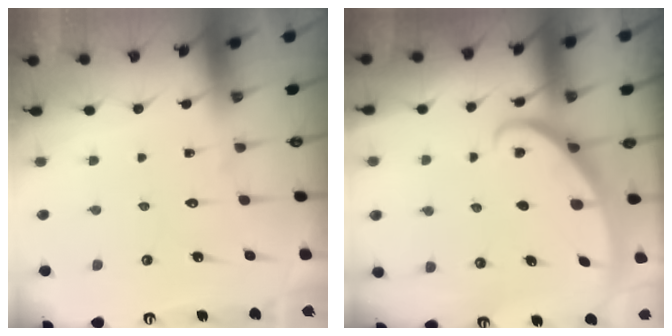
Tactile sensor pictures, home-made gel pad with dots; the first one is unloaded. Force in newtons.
{"total": 2.8, "press": 2.8, "slide": 0.1}